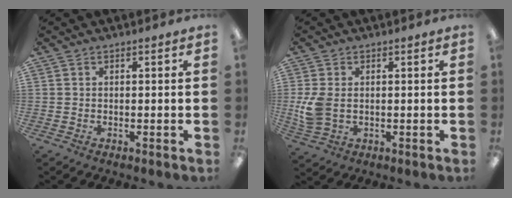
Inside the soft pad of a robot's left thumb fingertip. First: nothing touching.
{"total": 6.0, "force": [0.0, 4.1, 4.3], "torque": [-0.097, -0.003, -0.002]}